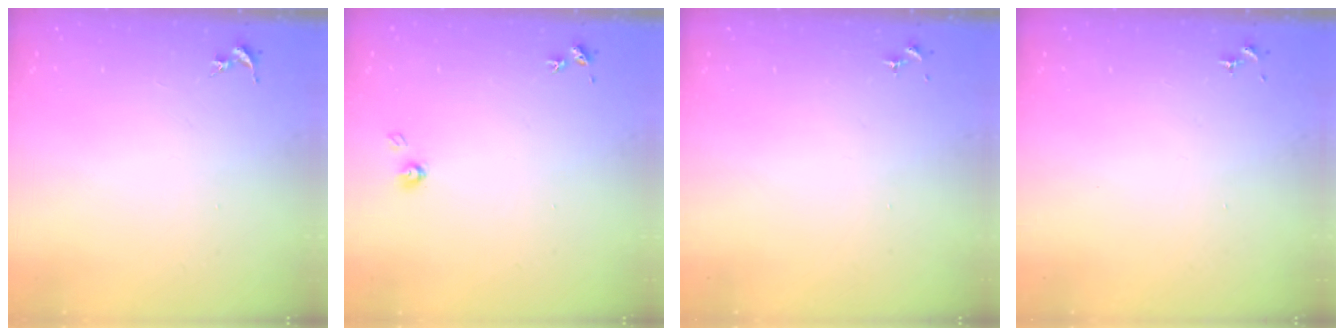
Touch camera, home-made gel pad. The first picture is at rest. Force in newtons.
{"total": 3.9, "press": 3.9, "slide": 0.3}
{"total": 0.0}
{"total": 0.0}